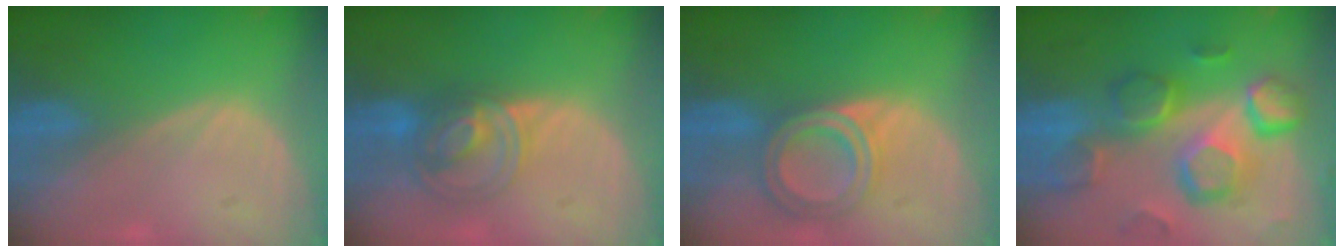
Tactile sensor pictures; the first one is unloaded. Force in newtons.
{"total": 7.1, "press": 6.5, "slide": 2.9}
{"total": 6.7, "press": 6.0, "slide": 3.2}
{"total": 12.5, "press": 10.9, "slide": 6.1}